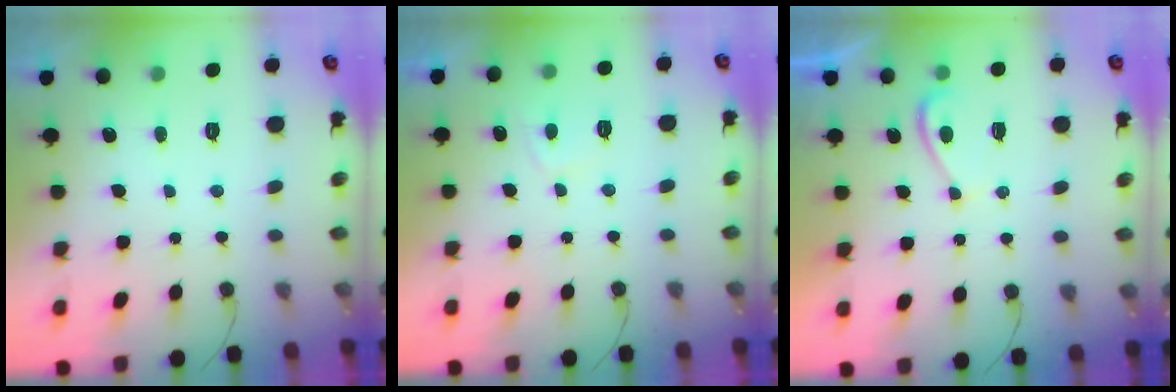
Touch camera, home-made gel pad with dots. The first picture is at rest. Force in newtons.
{"total": 2.9, "press": 2.8, "slide": 0.6}
{"total": 2.3, "press": 2.3, "slide": 0.5}